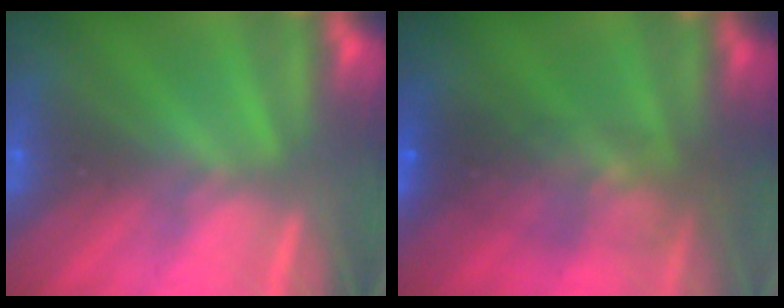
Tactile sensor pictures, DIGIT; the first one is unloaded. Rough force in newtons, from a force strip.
{"total": 7.1}